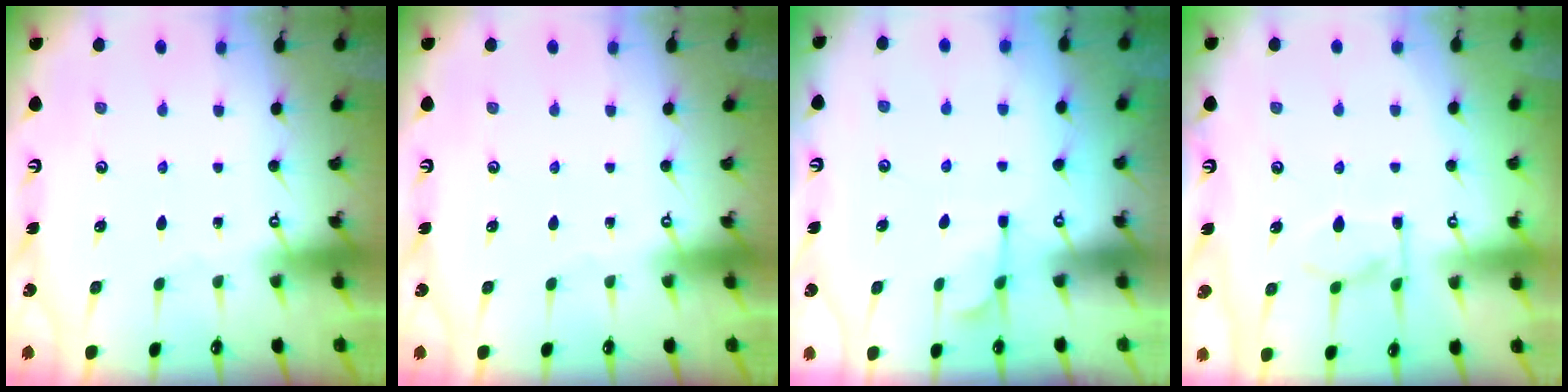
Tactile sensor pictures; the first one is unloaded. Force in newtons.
{"total": 0.0}
{"total": 6.3, "press": 6.1, "slide": 1.4}
{"total": 6.9, "press": 6.8, "slide": 1.3}